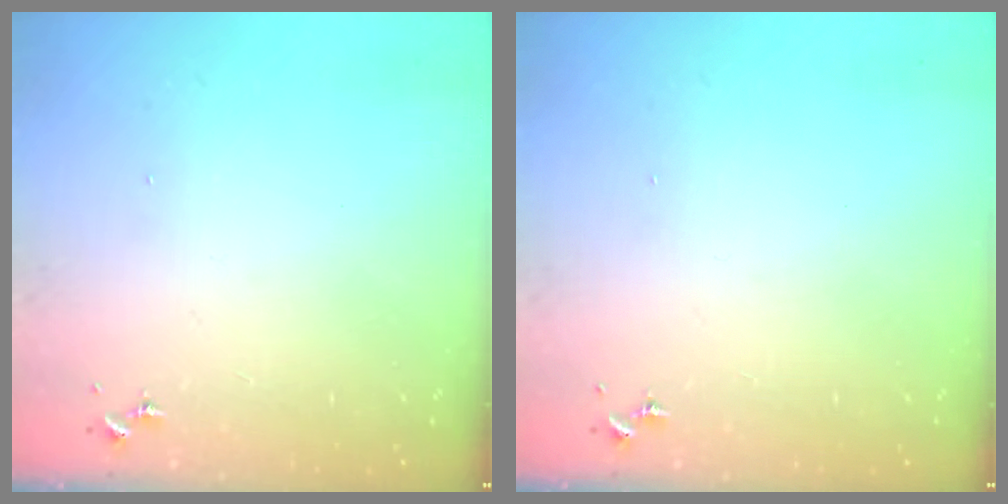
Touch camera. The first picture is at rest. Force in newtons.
{"total": 0.0}